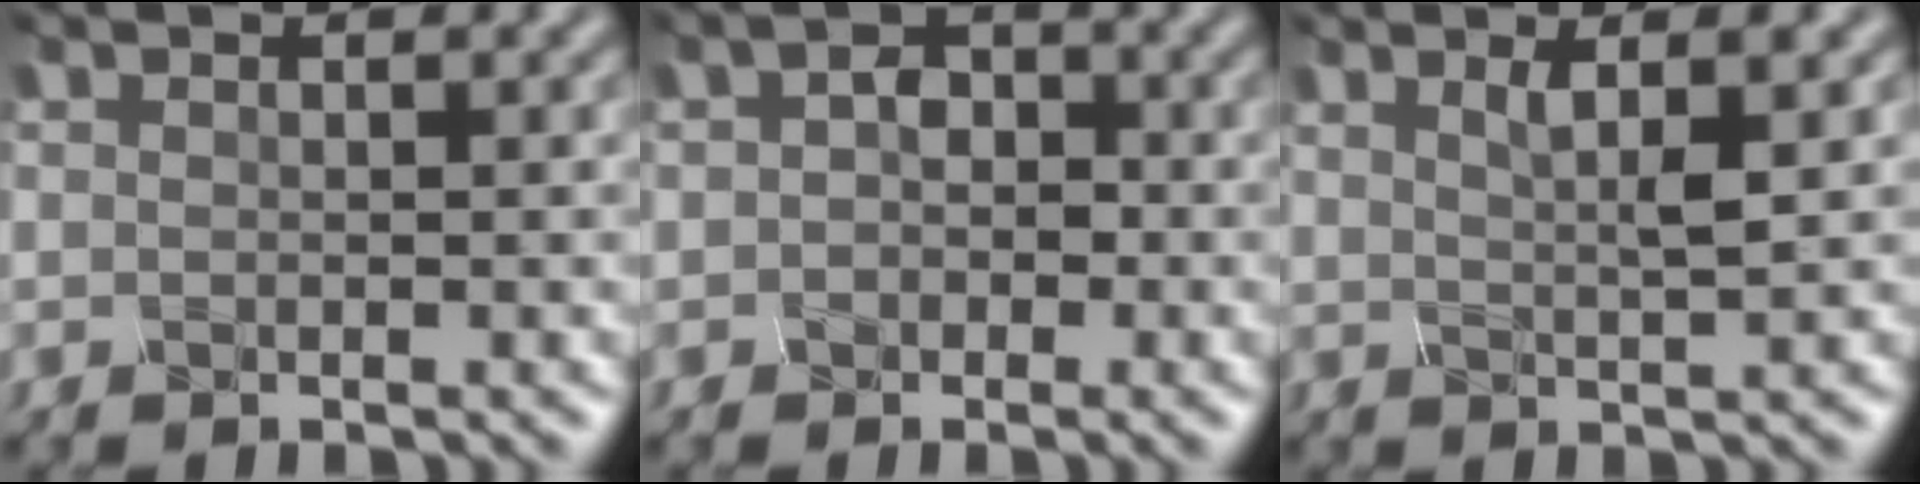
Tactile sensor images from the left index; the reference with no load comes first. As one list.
[{"total": 2.5, "force": [-0.4, 2.0, 1.3], "torque": [-0.021, 0.006, -0.016]}, {"total": 2.3, "force": [0.8, 0.5, 2.1], "torque": [-0.026, 0.000, 0.014]}]